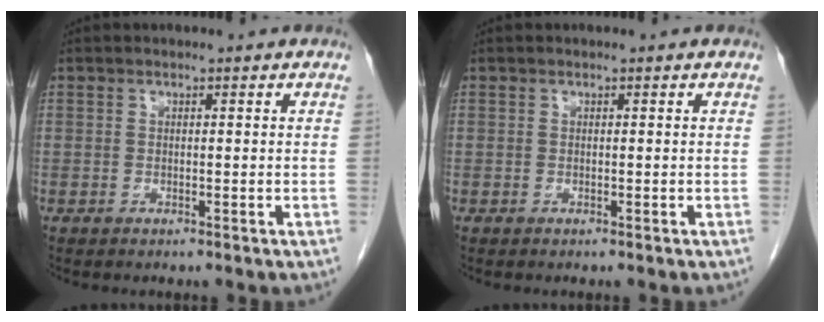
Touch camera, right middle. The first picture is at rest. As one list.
[{"total": 0.0}]